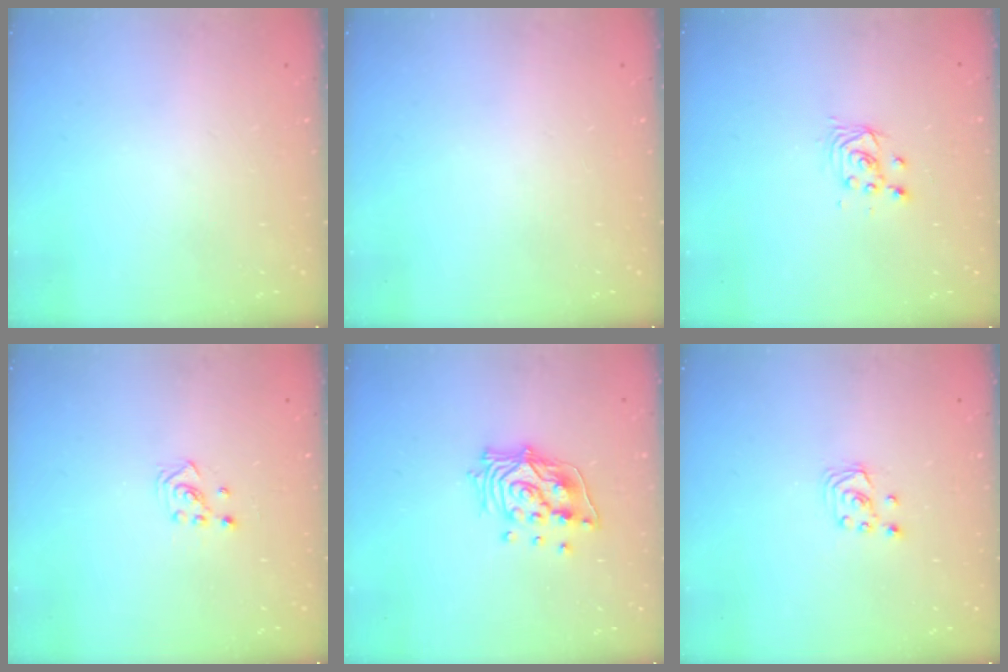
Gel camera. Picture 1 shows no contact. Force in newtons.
{"total": 0.0}
{"total": 2.9, "press": 2.9, "slide": 0.1}
{"total": 2.5, "press": 2.4, "slide": 0.8}
{"total": 12.9, "press": 12.8, "slide": 1.8}
{"total": 2.7, "press": 2.7, "slide": 0.3}